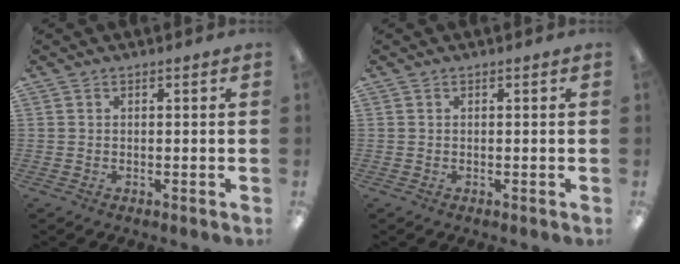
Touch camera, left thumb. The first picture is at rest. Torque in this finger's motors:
{"motor_torque": [0.03, -0.11, -0.01, 0.00, 0.02]}